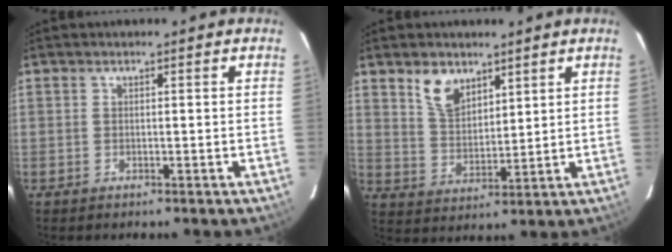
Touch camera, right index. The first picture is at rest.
{"total": 7.3, "force": [4.7, 4.1, 3.8], "torque": [-0.067, 0.008, 0.096]}